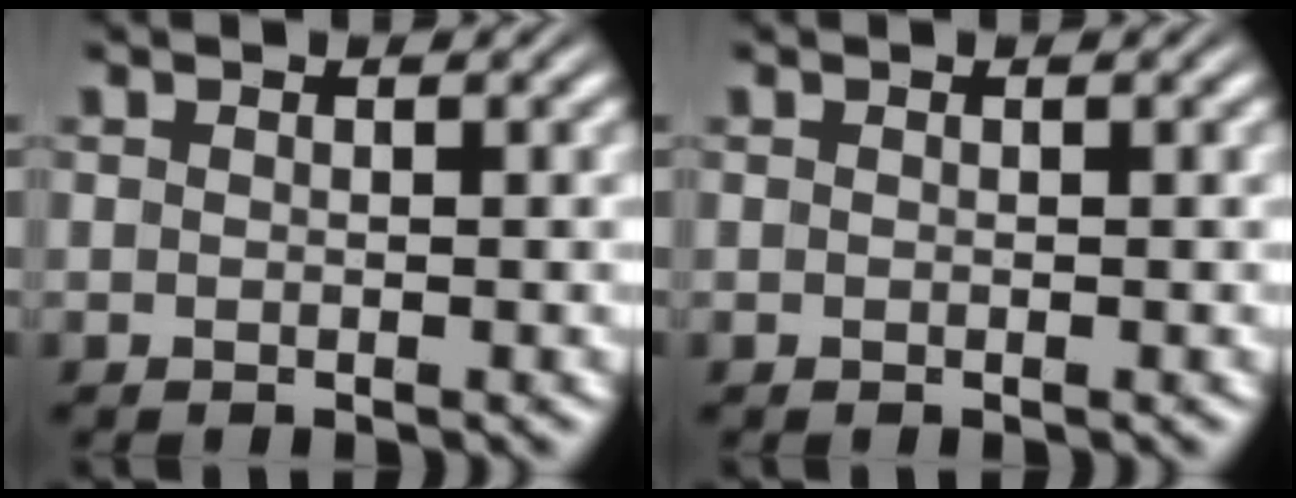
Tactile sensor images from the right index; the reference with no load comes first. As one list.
[{"total": 0.0}]